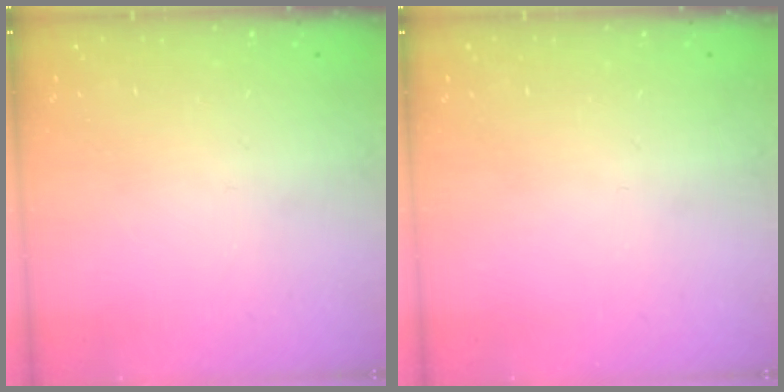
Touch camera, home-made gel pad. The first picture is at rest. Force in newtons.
{"total": 0.0}